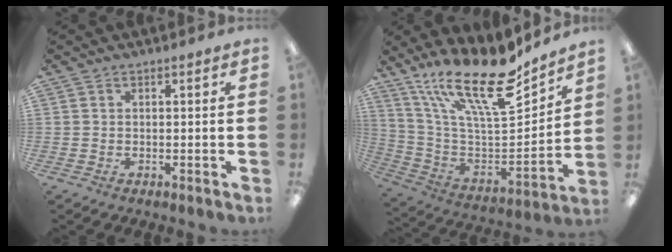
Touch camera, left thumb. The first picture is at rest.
{"total": 22.9, "force": [16.3, 6.9, 14.5], "torque": [-0.262, -0.115, 0.280]}